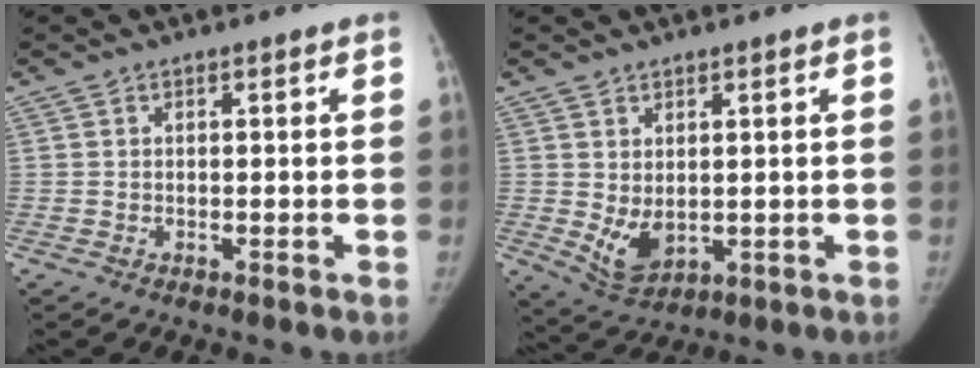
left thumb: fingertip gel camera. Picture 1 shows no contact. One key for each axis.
{"total": 5.7, "fx": 0.4, "fy": 3.7, "fz": 4.3, "tx": -0.069, "ty": -0.018, "tz": 0.028}